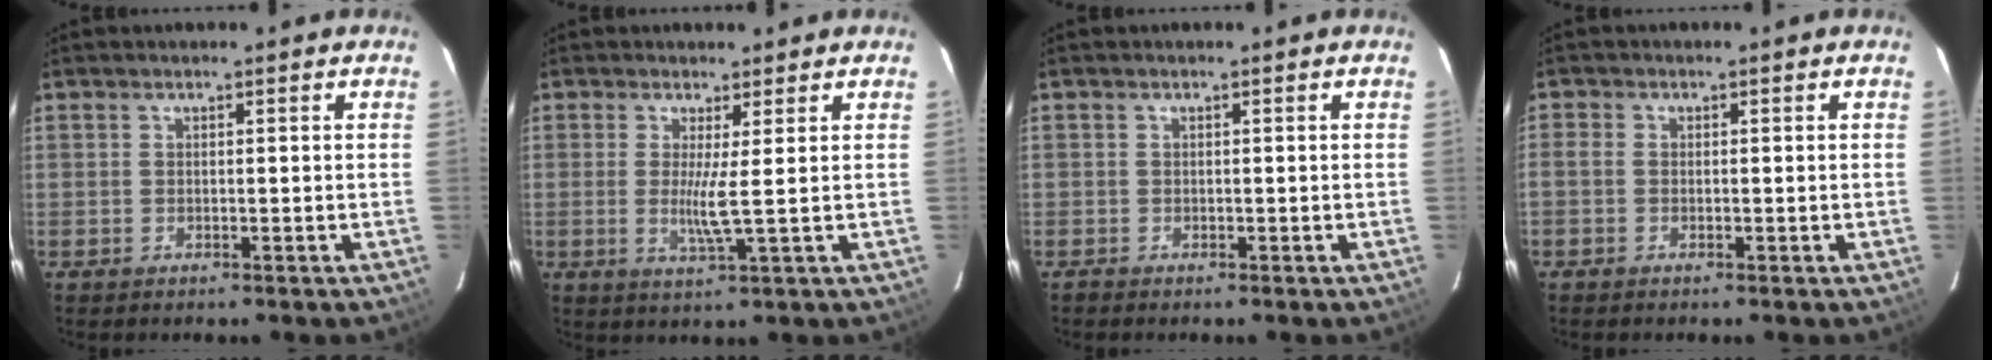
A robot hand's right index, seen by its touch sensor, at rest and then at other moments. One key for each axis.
{"total": 4.0, "fx": 0.5, "fy": -0.8, "fz": 3.9, "tx": -0.071, "ty": -0.013, "tz": 0.003}
{"total": 0.8, "fx": -0.6, "fy": 0.6, "fz": -0.1, "tx": -0.001, "ty": 0.003, "tz": -0.012}
{"total": 1.3, "fx": -0.6, "fy": 0.7, "fz": 0.9, "tx": -0.020, "ty": 0.000, "tz": -0.017}